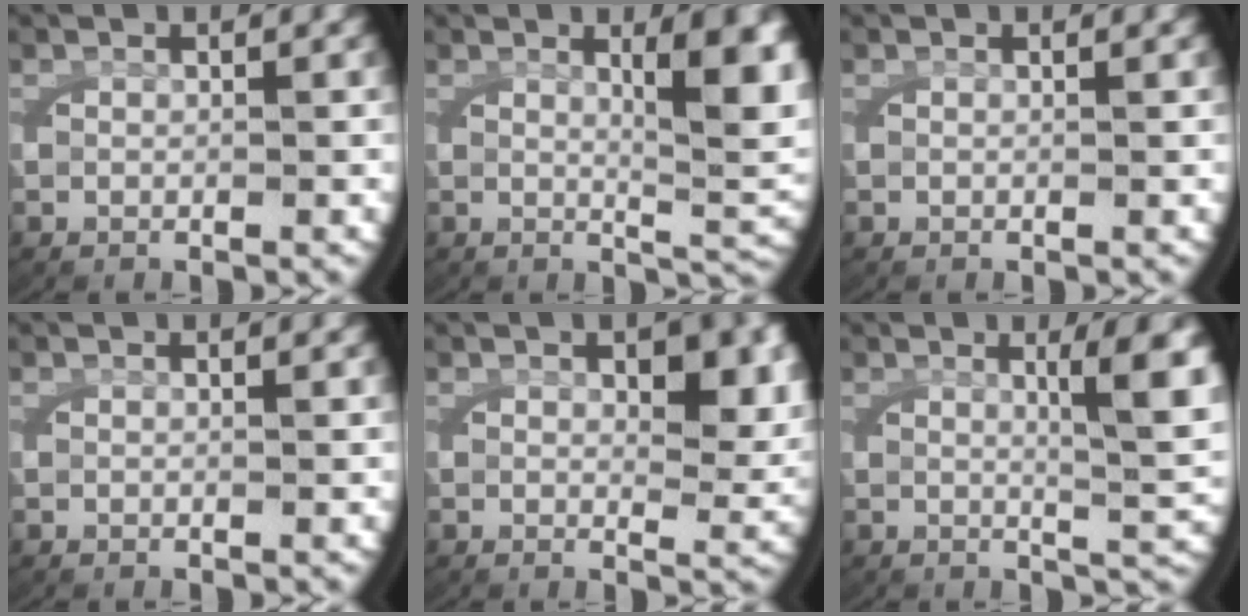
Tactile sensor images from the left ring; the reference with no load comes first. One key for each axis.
{"total": 6.3, "fx": 1.4, "fy": 1.6, "fz": 5.9, "tx": -0.076, "ty": -0.008, "tz": 0.029}
{"total": 0.0}
{"total": 0.0}
{"total": 3.9, "fx": 0.9, "fy": 1.8, "fz": 3.4, "tx": -0.049, "ty": -0.014, "tz": 0.017}
{"total": 5.7, "fx": 1.4, "fy": 1.0, "fz": 5.4, "tx": -0.072, "ty": -0.002, "tz": 0.027}